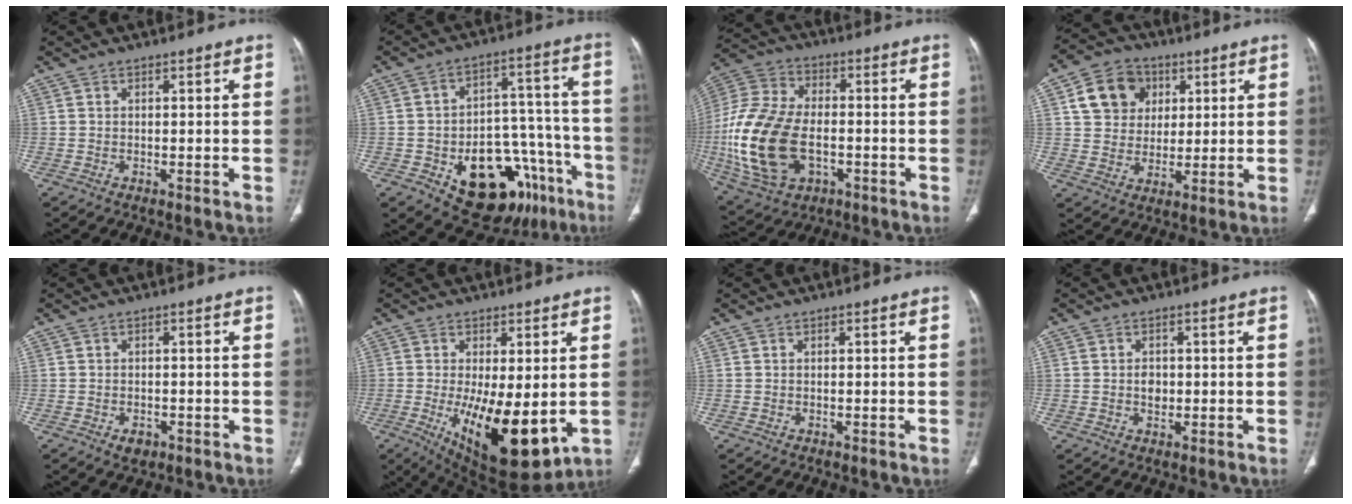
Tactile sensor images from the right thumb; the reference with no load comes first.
{"total": 22.3, "force": [-11.0, 13.1, 14.3], "torque": [-0.136, 0.084, -0.144]}
{"total": 21.4, "force": [-3.9, 13.1, 16.4], "torque": [-0.353, 0.008, -0.061]}
{"total": 11.1, "force": [3.9, 9.2, 4.7], "torque": [-0.057, -0.005, 0.067]}
{"total": 2.2, "force": [-1.1, 1.4, 1.2], "torque": [-0.011, 0.001, -0.010]}
{"total": 16.1, "force": [-2.8, 6.2, 14.6], "torque": [-0.232, -0.033, -0.021]}
{"total": 0.0}
{"total": 2.4, "force": [0.0, 1.8, 1.6], "torque": [-0.019, 0.002, 0.000]}